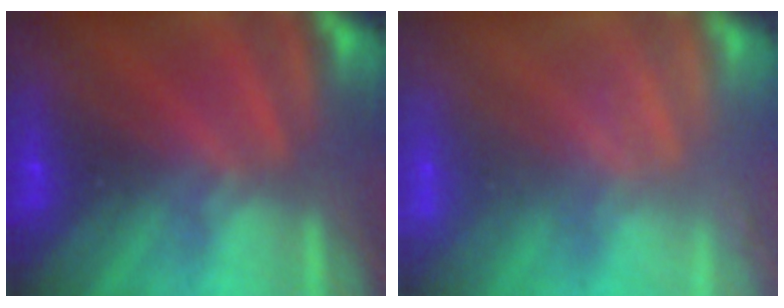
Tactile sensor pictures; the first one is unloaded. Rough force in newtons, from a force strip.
{"total": 2.0}